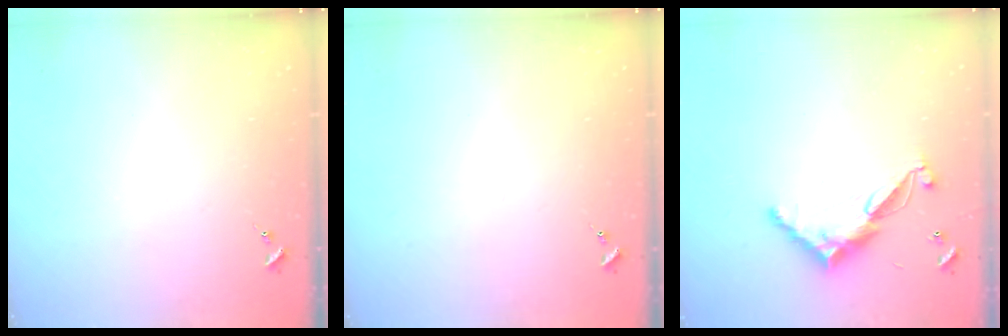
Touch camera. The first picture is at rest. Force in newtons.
{"total": 0.0}
{"total": 11.6, "press": 11.6, "slide": 0.4}